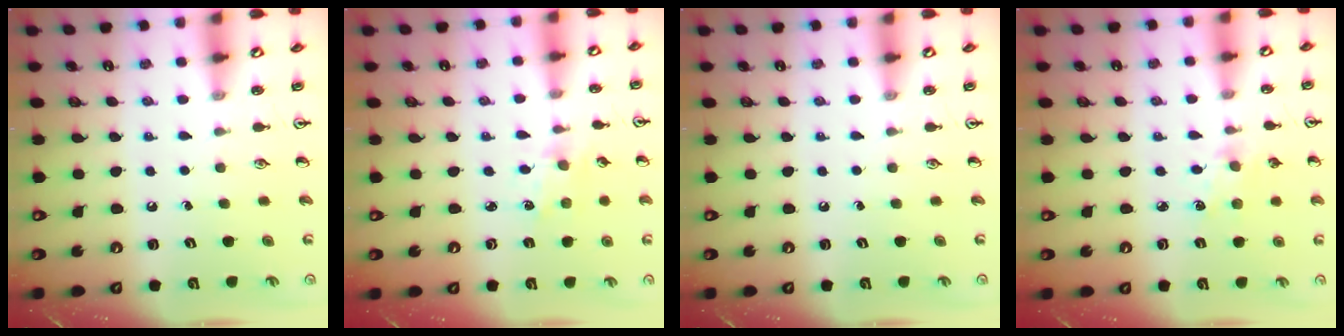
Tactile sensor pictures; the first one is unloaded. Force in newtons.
{"total": 1.3, "press": 1.3, "slide": 0.2}
{"total": 0.0}
{"total": 4.9, "press": 4.9, "slide": 0.7}